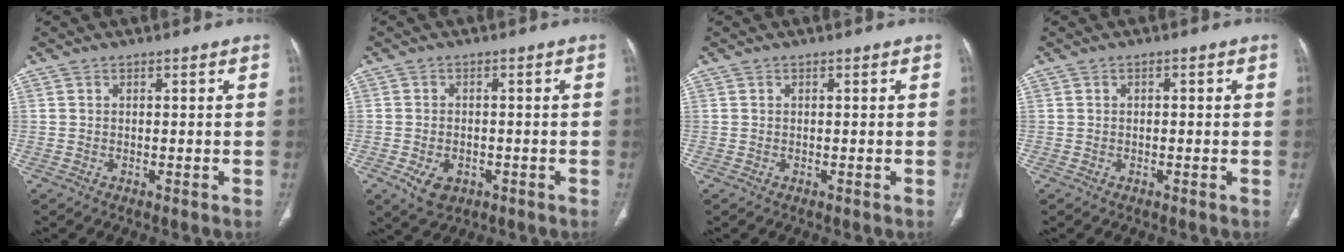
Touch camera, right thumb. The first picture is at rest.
{"total": 4.9, "force": [-2.0, 3.4, 3.0], "torque": [-0.048, 0.005, -0.023]}
{"total": 0.0}
{"total": 0.9, "force": [0.1, 0.5, 0.7], "torque": [-0.012, 0.004, 0.001]}